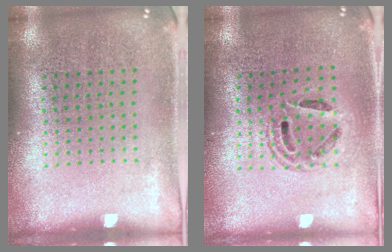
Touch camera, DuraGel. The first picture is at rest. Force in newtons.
{"total": 1.4, "press": 1.2, "slide": 0.7}